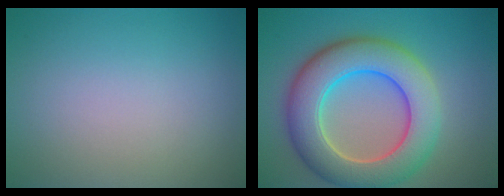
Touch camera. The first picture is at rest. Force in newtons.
{"total": 9.6, "press": 9.6, "slide": 0.4}